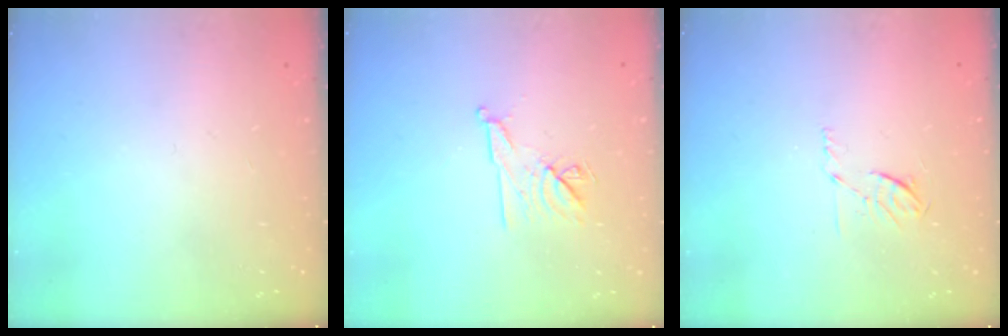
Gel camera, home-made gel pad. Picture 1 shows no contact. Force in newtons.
{"total": 8.9, "press": 8.9, "slide": 1.1}
{"total": 5.2, "press": 5.1, "slide": 0.9}